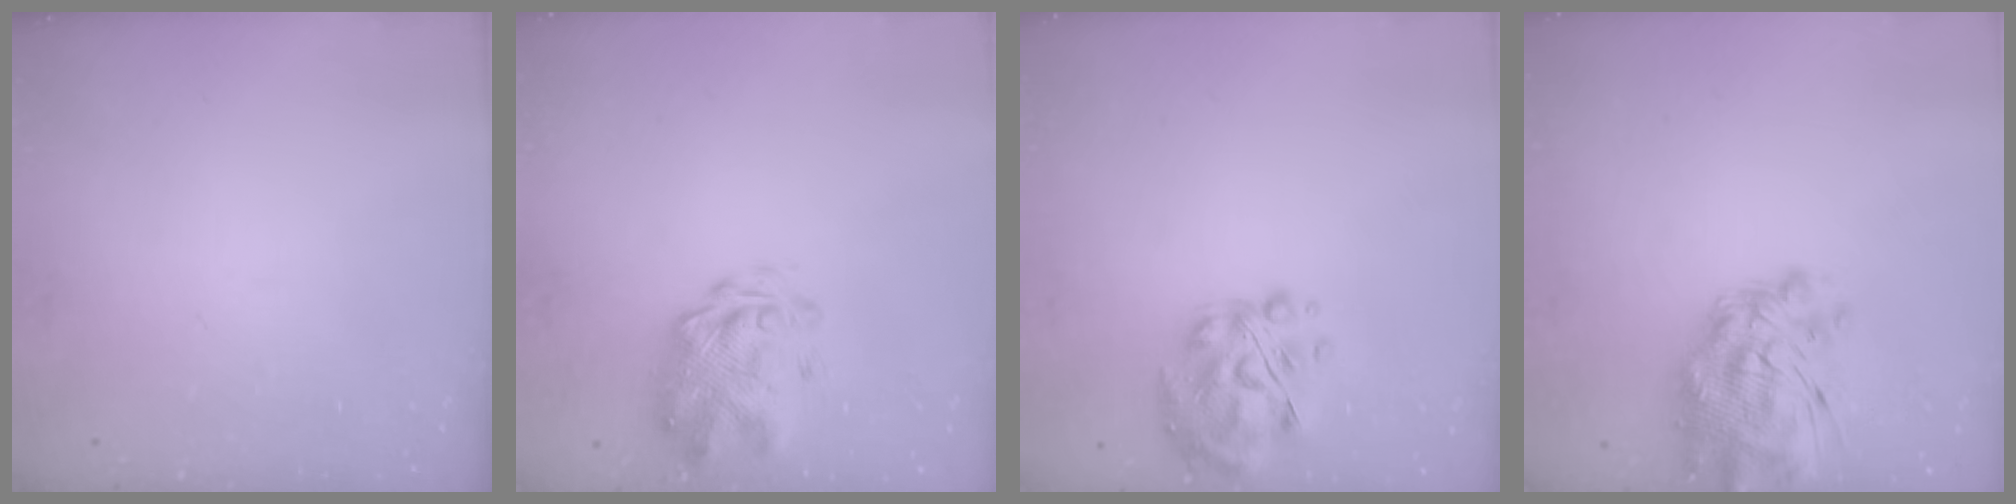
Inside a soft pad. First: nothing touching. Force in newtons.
{"total": 3.1, "press": 2.7, "slide": 1.6}
{"total": 12.6, "press": 12.1, "slide": 3.3}
{"total": 15.3, "press": 14.2, "slide": 5.7}